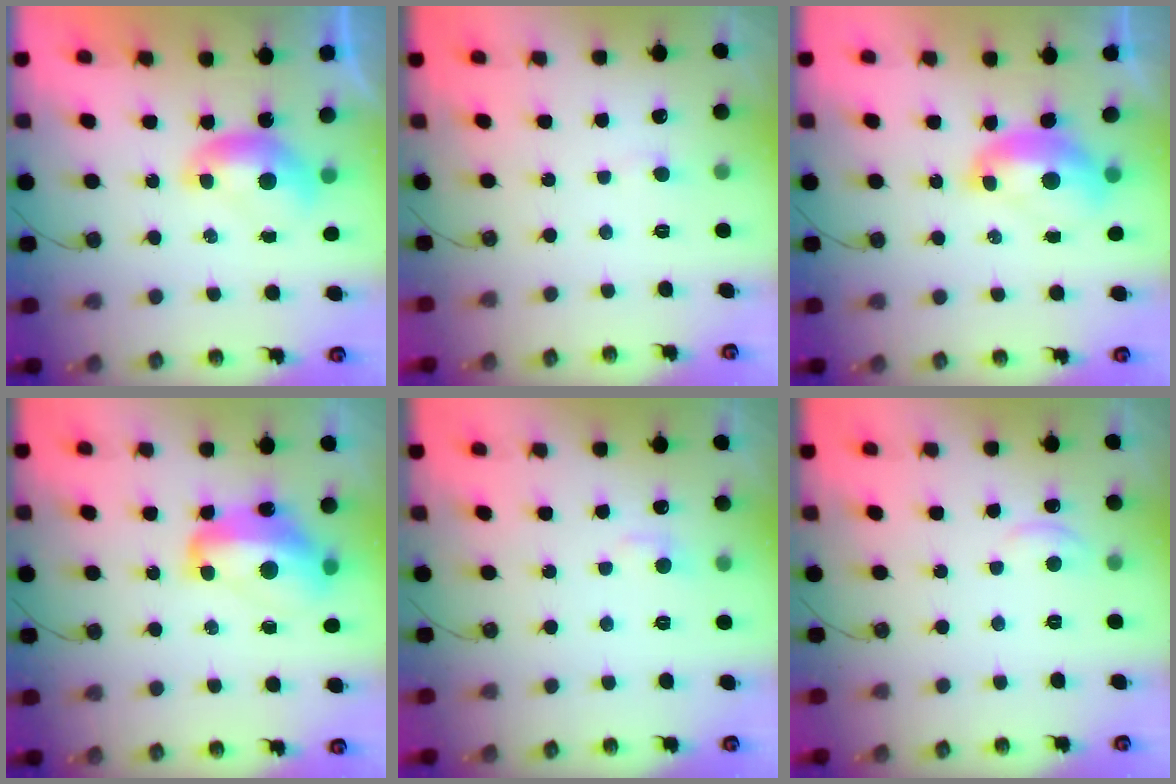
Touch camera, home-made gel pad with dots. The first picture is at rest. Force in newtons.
{"total": 0.7, "press": 0.6, "slide": 0.4}
{"total": 2.6, "press": 2.5, "slide": 0.6}
{"total": 9.8, "press": 9.7, "slide": 1.0}
{"total": 1.2, "press": 1.0, "slide": 0.7}
{"total": 2.9, "press": 2.9, "slide": 0.2}